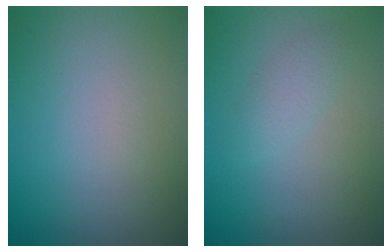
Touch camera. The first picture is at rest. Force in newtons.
{"total": 1.5, "press": 1.5, "slide": 0.1}